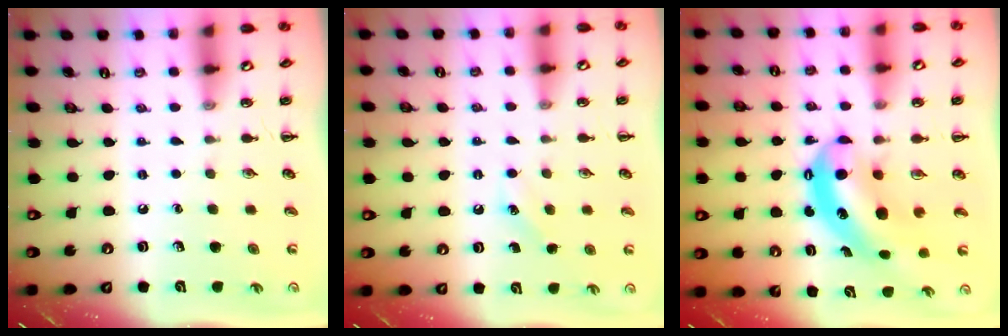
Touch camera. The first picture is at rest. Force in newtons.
{"total": 4.1, "press": 4.0, "slide": 1.1}
{"total": 7.2, "press": 7.0, "slide": 1.6}